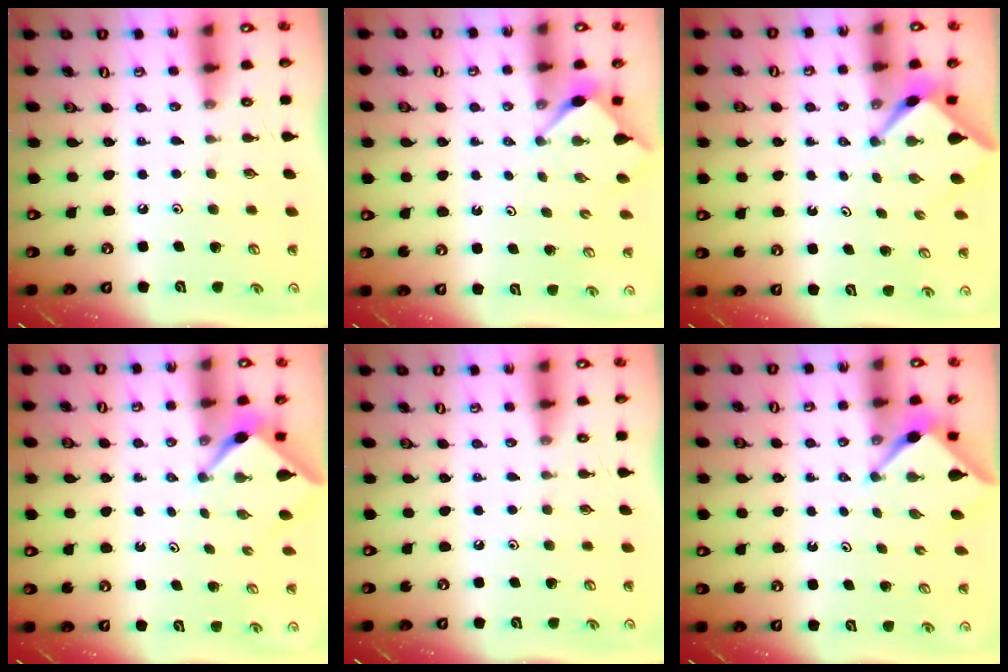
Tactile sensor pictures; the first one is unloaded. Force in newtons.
{"total": 2.9, "press": 2.9, "slide": 0.3}
{"total": 2.5, "press": 2.5, "slide": 0.3}
{"total": 2.2, "press": 2.2, "slide": 0.3}
{"total": 0.0}
{"total": 3.1, "press": 3.1, "slide": 0.3}